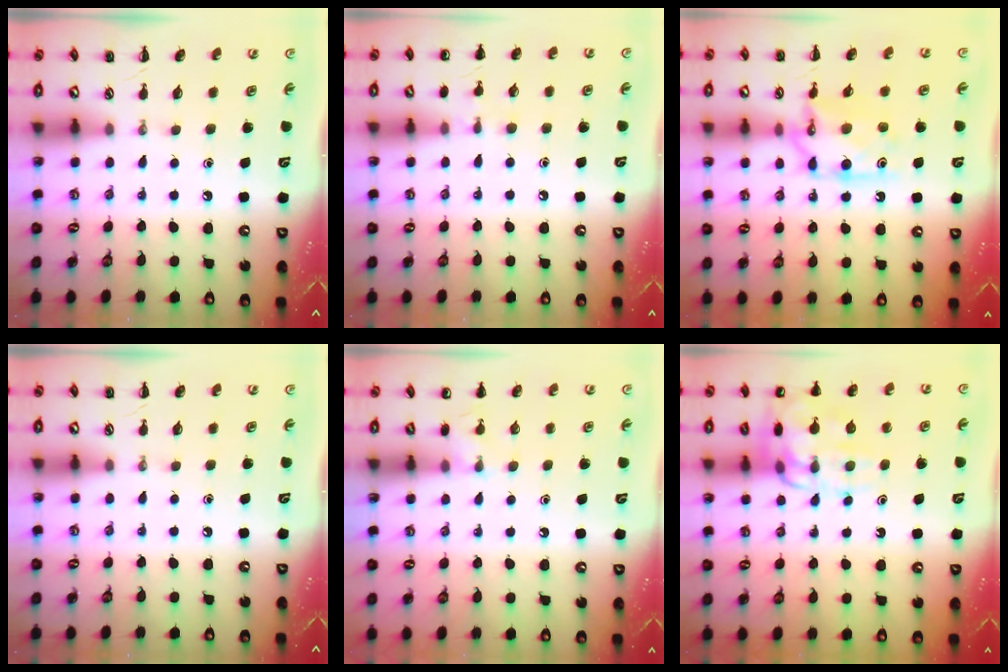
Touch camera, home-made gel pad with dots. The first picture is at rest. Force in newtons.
{"total": 5.6, "press": 5.3, "slide": 1.7}
{"total": 10.2, "press": 10.2, "slide": 0.9}
{"total": 0.0}
{"total": 5.0, "press": 4.8, "slide": 1.4}
{"total": 13.5, "press": 13.5, "slide": 1.2}